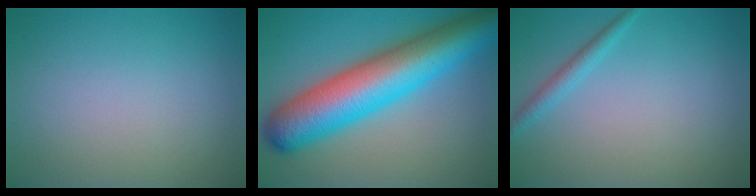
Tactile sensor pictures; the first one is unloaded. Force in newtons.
{"total": 12.3, "press": 12.3, "slide": 0.3}
{"total": 1.5, "press": 1.5, "slide": 0.1}